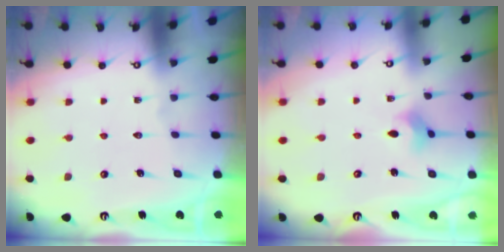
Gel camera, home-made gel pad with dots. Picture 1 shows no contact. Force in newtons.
{"total": 3.4, "press": 3.3, "slide": 0.6}